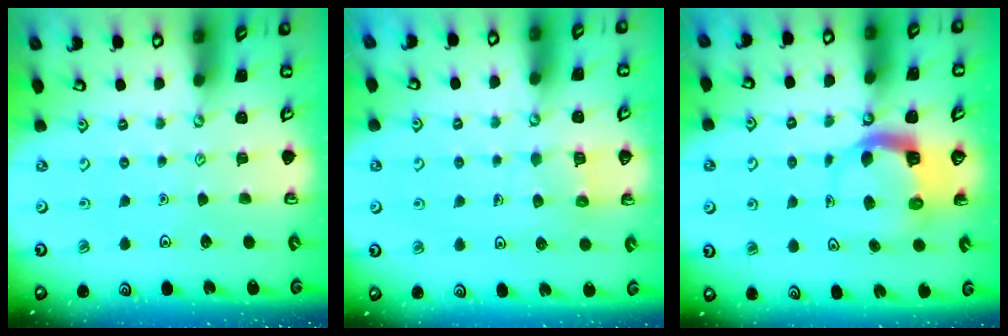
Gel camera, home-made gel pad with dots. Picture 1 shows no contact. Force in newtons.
{"total": 6.1, "press": 6.1, "slide": 0.6}
{"total": 5.7, "press": 5.6, "slide": 0.5}